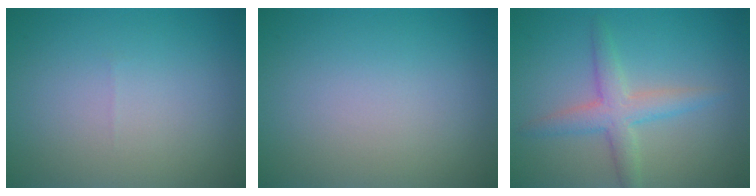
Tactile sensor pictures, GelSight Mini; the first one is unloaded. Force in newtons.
{"total": 0.0}
{"total": 3.3, "press": 3.3, "slide": 0.0}